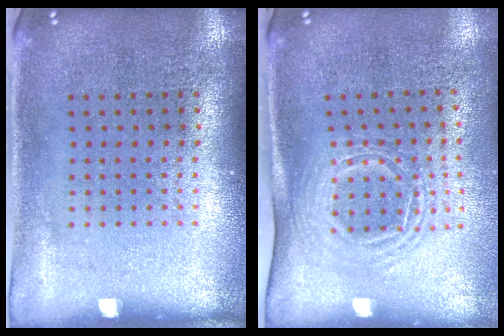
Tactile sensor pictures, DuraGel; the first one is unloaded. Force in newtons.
{"total": 1.7, "press": 1.2, "slide": 1.1}